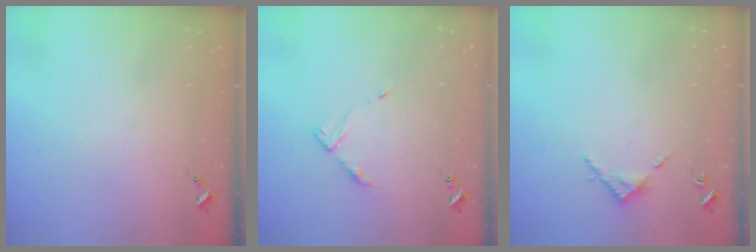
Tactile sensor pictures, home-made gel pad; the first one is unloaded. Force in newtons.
{"total": 5.4, "press": 5.3, "slide": 0.6}
{"total": 4.1, "press": 4.1, "slide": 0.3}